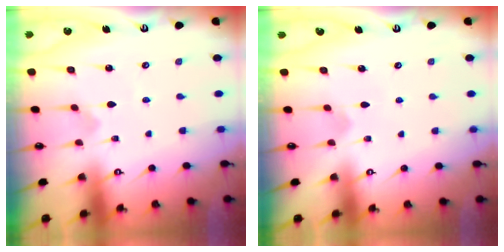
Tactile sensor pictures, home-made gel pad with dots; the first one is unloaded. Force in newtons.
{"total": 2.5, "press": 2.5, "slide": 0.1}